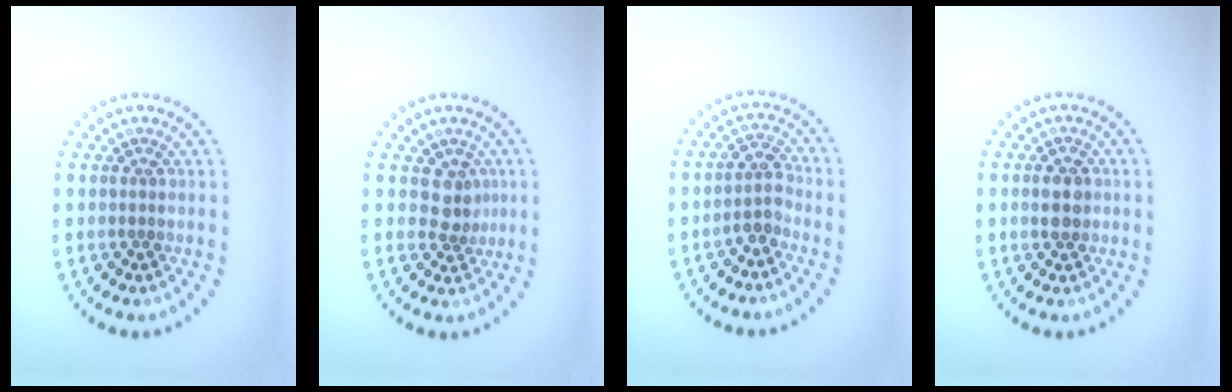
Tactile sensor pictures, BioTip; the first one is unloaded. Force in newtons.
{"total": 2.2, "press": 1.6, "slide": 1.4}
{"total": 2.0, "press": 1.7, "slide": 1.2}
{"total": 2.6, "press": 2.6, "slide": 0.2}